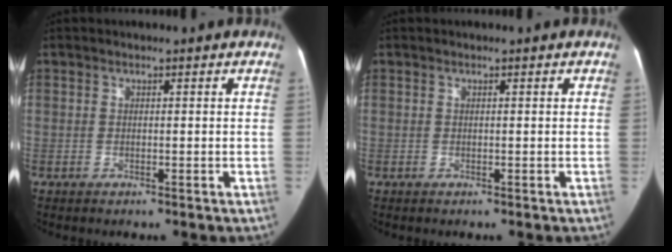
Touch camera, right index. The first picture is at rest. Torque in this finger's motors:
{"motor_torque": [0.03, 0.00, -0.02, -0.01]}